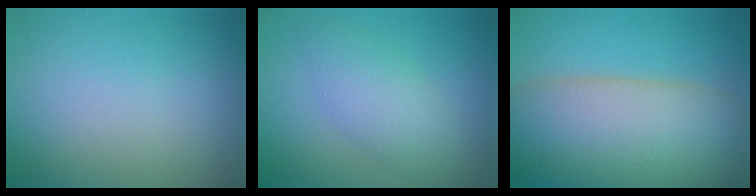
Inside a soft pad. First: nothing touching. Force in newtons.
{"total": 3.8, "press": 3.8, "slide": 0.1}
{"total": 14.3, "press": 14.3, "slide": 0.8}